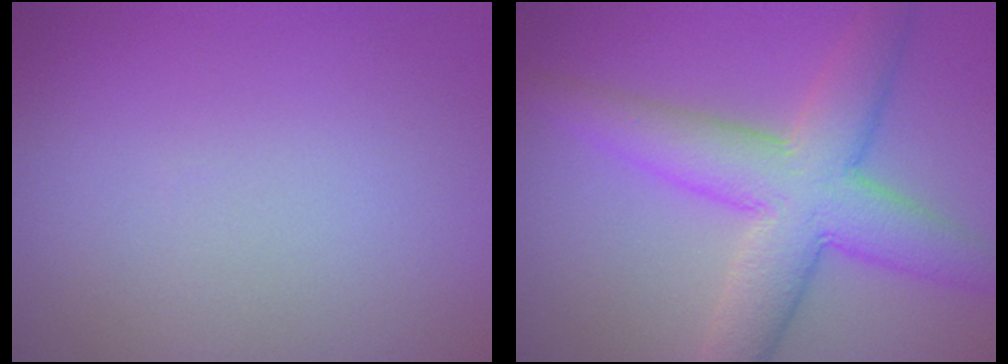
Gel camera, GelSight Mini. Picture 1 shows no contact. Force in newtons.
{"total": 7.6, "press": 7.6, "slide": 0.1}